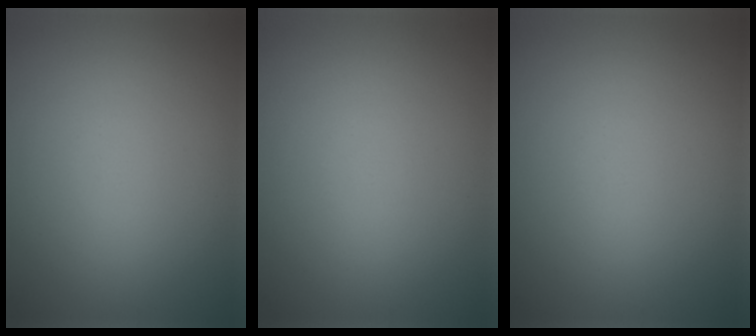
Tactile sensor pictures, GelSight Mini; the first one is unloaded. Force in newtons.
{"total": 0.0}
{"total": 0.0}